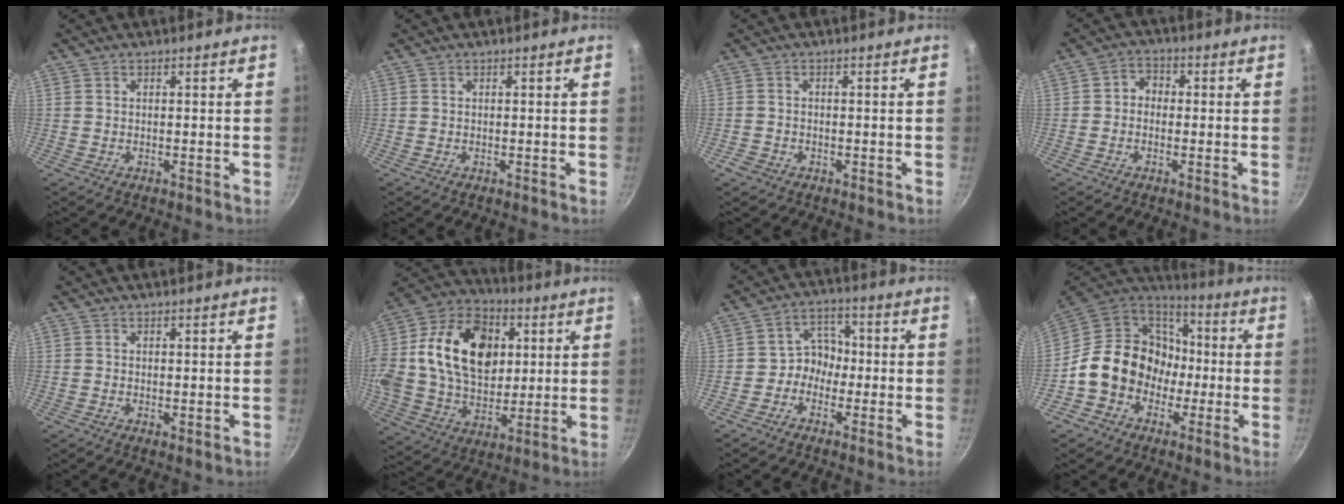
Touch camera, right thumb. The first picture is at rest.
{"total": 0.0}
{"total": 2.0, "force": [-1.3, 1.4, 0.7], "torque": [-0.015, 0.013, -0.021]}
{"total": 3.4, "force": [-0.4, 2.9, 1.7], "torque": [-0.011, 0.013, -0.019]}
{"total": 0.6, "force": [0.1, 0.3, 0.5], "torque": [-0.008, -0.005, 0.001]}
{"total": 26.9, "force": [5.2, 18.8, 18.5], "torque": [-0.321, 0.019, 0.084]}
{"total": 5.6, "force": [-1.5, 4.8, 2.5], "torque": [0.004, 0.028, -0.037]}
{"total": 17.7, "force": [-3.0, 15.0, 8.9], "torque": [-0.100, 0.060, -0.055]}